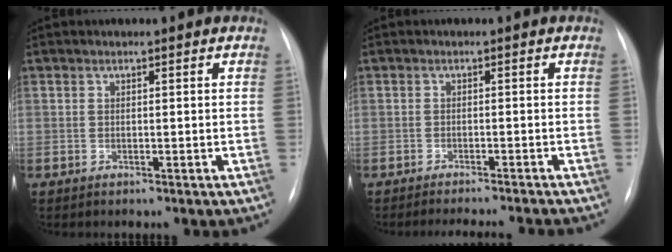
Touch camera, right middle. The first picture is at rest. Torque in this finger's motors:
{"motor_torque": [-0.04, -0.04, -0.01, 0.00]}